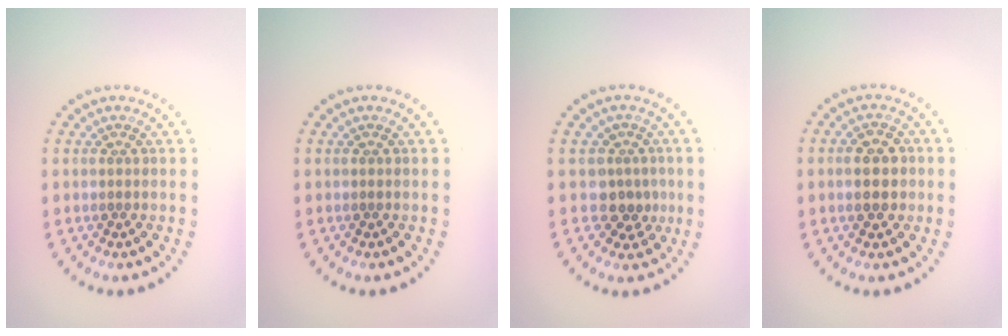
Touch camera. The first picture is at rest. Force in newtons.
{"total": 0.0}
{"total": 2.7, "press": 2.0, "slide": 1.7}
{"total": 3.1, "press": 3.1, "slide": 0.2}